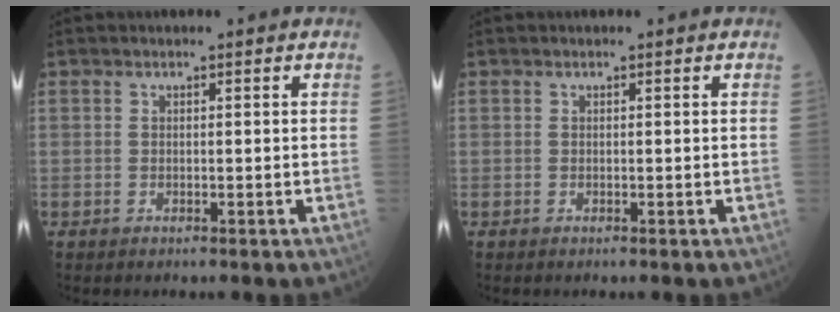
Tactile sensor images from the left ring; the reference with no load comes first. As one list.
[{"total": 0.0}]